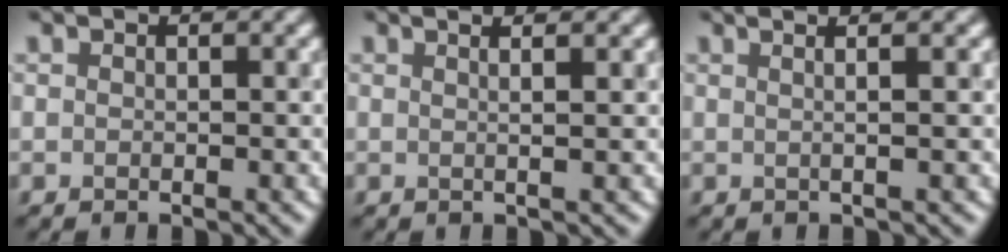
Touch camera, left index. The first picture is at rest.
{"total": 3.8, "force": [1.8, 1.6, 2.9], "torque": [-0.019, 0.026, -0.012]}
{"total": 4.4, "force": [1.8, 1.9, 3.5], "torque": [-0.028, 0.031, -0.015]}